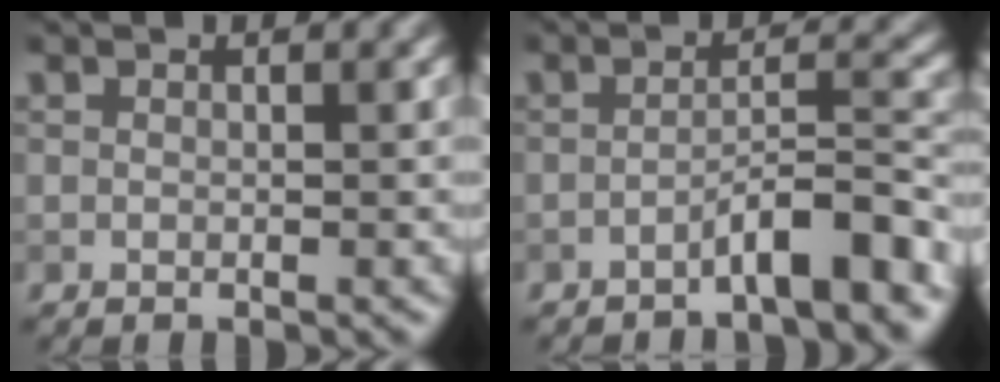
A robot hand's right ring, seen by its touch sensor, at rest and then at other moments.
{"total": 4.4, "force": [-2.9, 0.6, 3.3], "torque": [-0.049, 0.016, -0.056]}